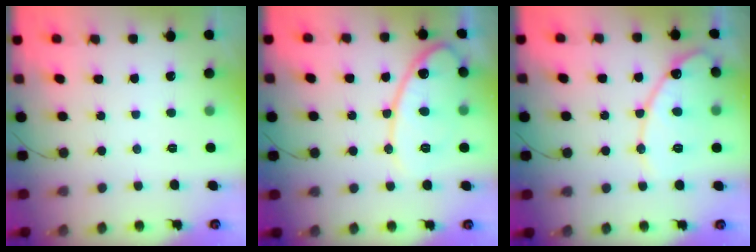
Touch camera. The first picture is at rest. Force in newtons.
{"total": 14.7, "press": 14.7, "slide": 1.1}
{"total": 13.9, "press": 13.9, "slide": 0.9}